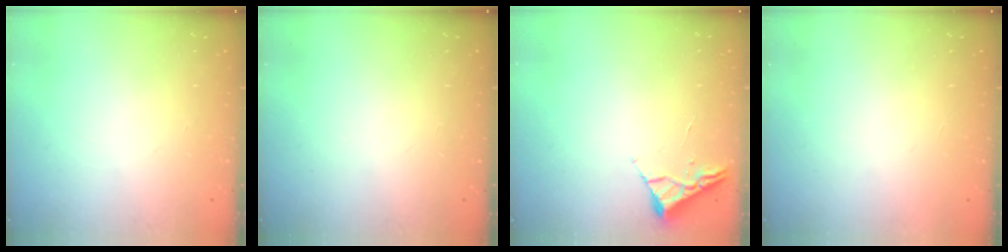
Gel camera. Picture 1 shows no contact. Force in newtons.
{"total": 0.0}
{"total": 2.6, "press": 2.6, "slide": 0.3}
{"total": 1.6, "press": 1.5, "slide": 0.1}